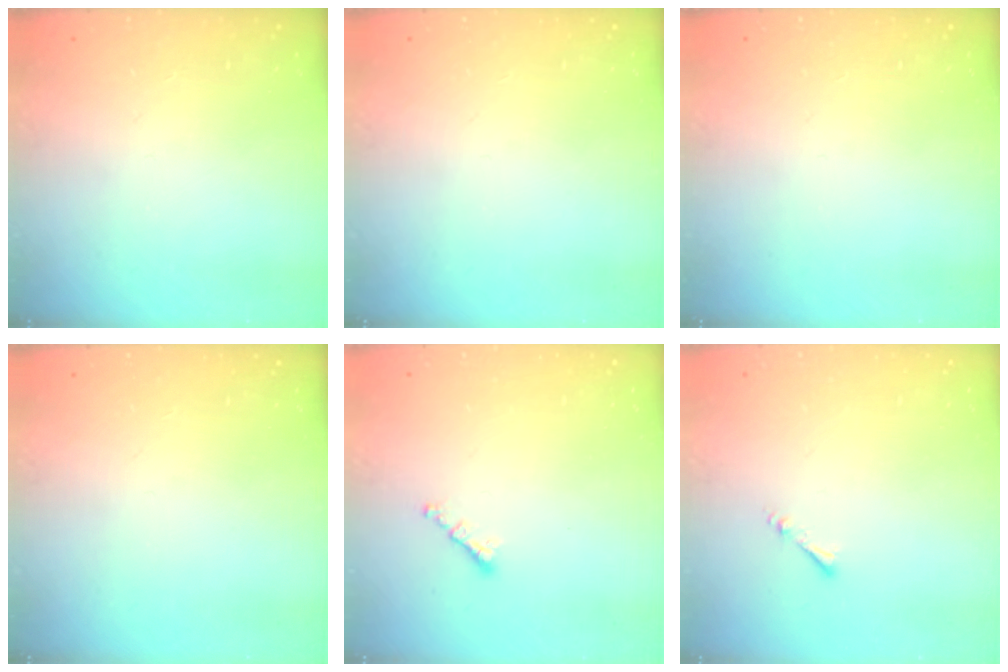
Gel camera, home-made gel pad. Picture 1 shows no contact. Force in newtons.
{"total": 0.0}
{"total": 0.0}
{"total": 0.0}
{"total": 1.2, "press": 1.1, "slide": 0.5}
{"total": 1.3, "press": 1.2, "slide": 0.3}